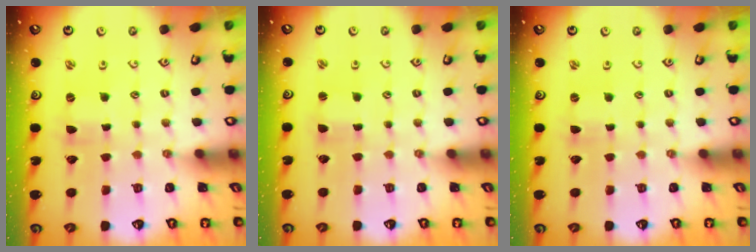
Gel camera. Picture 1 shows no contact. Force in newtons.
{"total": 0.9, "press": 0.9, "slide": 0.0}
{"total": 0.0}